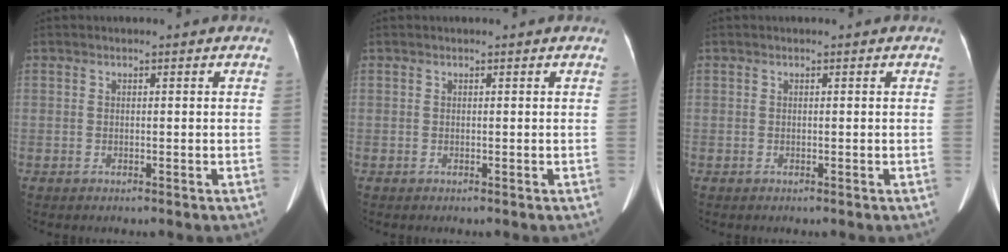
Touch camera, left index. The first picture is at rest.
{"total": 0.0}
{"total": 0.0}